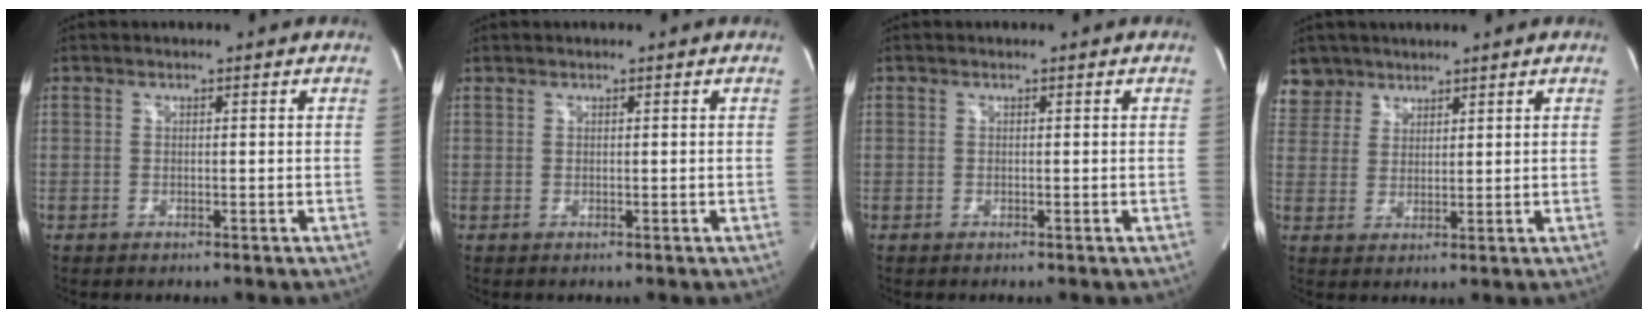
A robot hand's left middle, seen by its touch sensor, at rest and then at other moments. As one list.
[{"total": 0.0}, {"total": 0.0}, {"total": 5.4, "force": [4.3, 3.3, -0.5], "torque": [0.017, 0.004, 0.086]}]